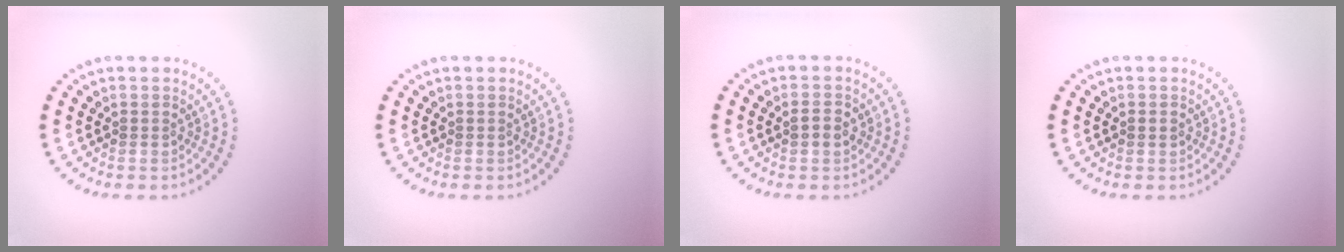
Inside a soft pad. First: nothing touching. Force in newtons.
{"total": 0.0}
{"total": 1.6, "press": 1.6, "slide": 0.2}
{"total": 0.8, "press": 0.8, "slide": 0.1}